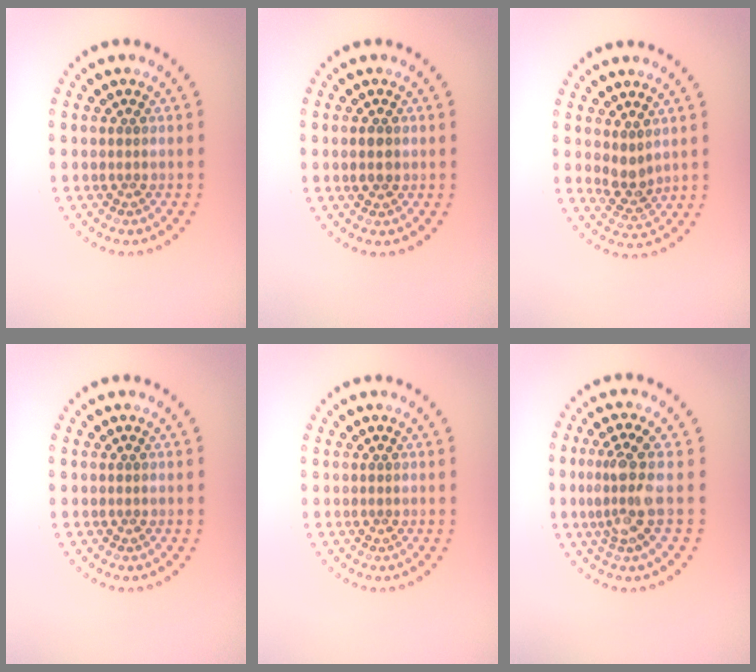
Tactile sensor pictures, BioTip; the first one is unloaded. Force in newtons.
{"total": 1.3, "press": 1.3, "slide": 0.1}
{"total": 2.1, "press": 1.8, "slide": 1.2}
{"total": 0.0}
{"total": 0.0}
{"total": 3.7, "press": 2.7, "slide": 2.5}